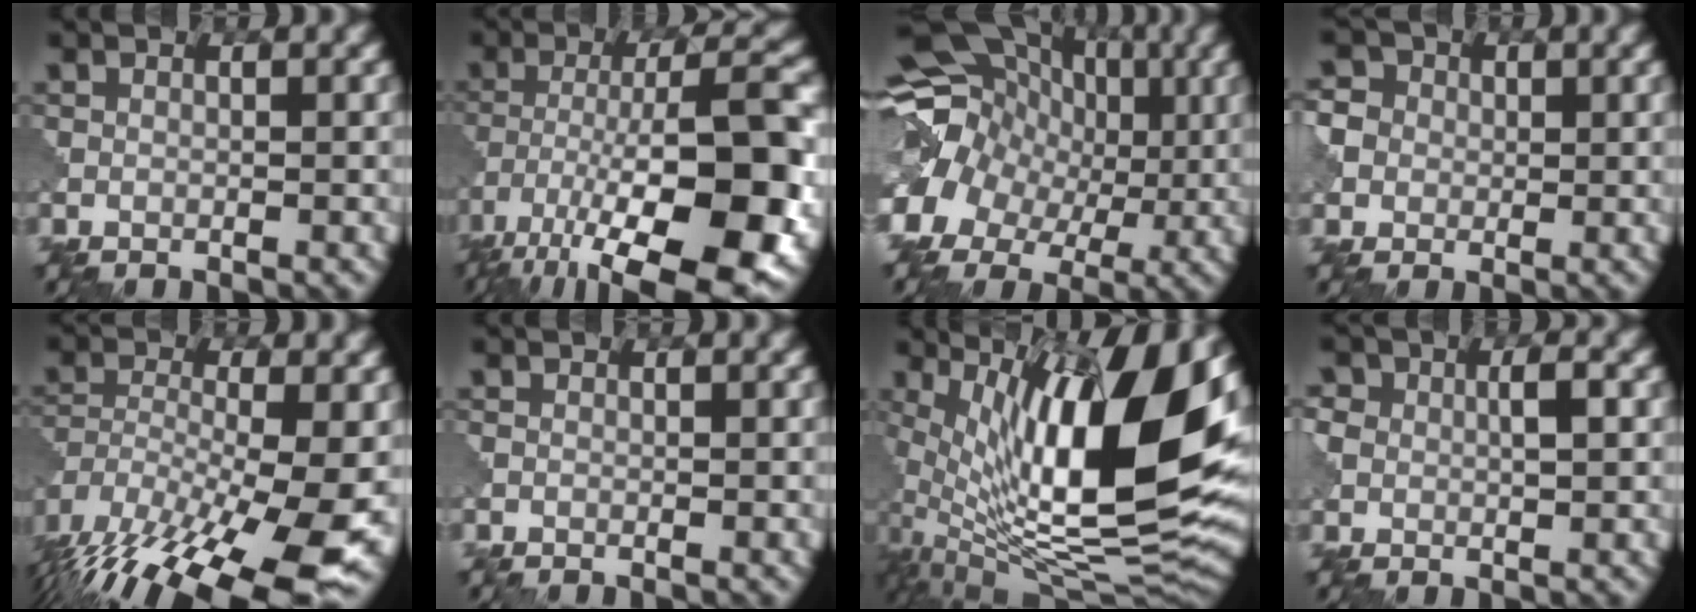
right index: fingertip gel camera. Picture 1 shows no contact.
{"total": 16.4, "force": [-7.4, 6.2, 13.2], "torque": [-0.215, 0.005, -0.112]}
{"total": 12.2, "force": [1.6, 10.4, 6.2], "torque": [-0.123, 0.019, 0.009]}
{"total": 2.7, "force": [0.2, 2.7, 0.1], "torque": [-0.014, 0.010, -0.001]}
{"total": 16.5, "force": [-9.9, 5.9, 11.9], "torque": [-0.246, -0.030, -0.136]}
{"total": 0.0}
{"total": 16.3, "force": [3.5, 6.4, 14.6], "torque": [-0.255, 0.012, 0.063]}
{"total": 2.3, "force": [0.4, 1.8, 1.4], "torque": [-0.038, 0.002, 0.012]}